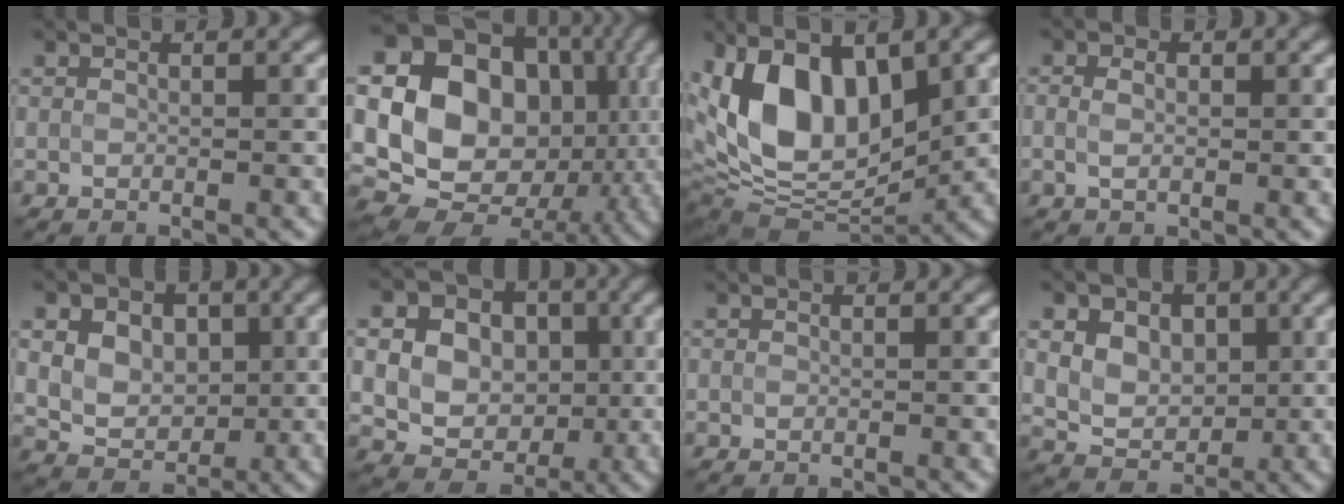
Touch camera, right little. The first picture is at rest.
{"total": 19.9, "force": [2.3, 16.7, 10.6], "torque": [-0.192, 0.005, 0.035]}
{"total": 12.1, "force": [2.2, 6.5, 10.0], "torque": [-0.172, 0.003, 0.029]}
{"total": 1.7, "force": [0.1, 1.0, 1.3], "torque": [-0.021, 0.002, -0.004]}
{"total": 10.2, "force": [3.6, 7.7, 5.7], "torque": [-0.086, 0.035, 0.052]}
{"total": 13.9, "force": [2.0, 12.3, 6.2], "torque": [-0.131, 0.030, 0.024]}
{"total": 0.0}
{"total": 9.3, "force": [3.4, 6.9, 5.2], "torque": [-0.075, 0.033, 0.048]}